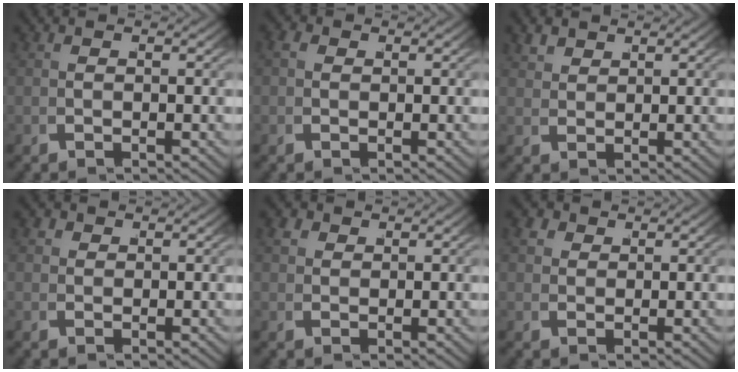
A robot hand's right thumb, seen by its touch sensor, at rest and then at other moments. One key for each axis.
{"total": 1.1, "fx": 0.2, "fy": 1.0, "fz": 0.3, "tx": -0.007, "ty": 0.002, "tz": 0.001}
{"total": 2.0, "fx": 1.9, "fy": 0.6, "fz": 0.2, "tx": -0.003, "ty": 0.004, "tz": 0.042}
{"total": 1.5, "fx": 0.7, "fy": 1.3, "fz": 0.3, "tx": -0.010, "ty": -0.001, "tz": 0.013}
{"total": 2.2, "fx": 1.1, "fy": 1.7, "fz": 0.7, "tx": -0.023, "ty": -0.004, "tz": 0.025}
{"total": 2.6, "fx": 1.3, "fy": 2.1, "fz": 0.8, "tx": -0.027, "ty": -0.004, "tz": 0.027}